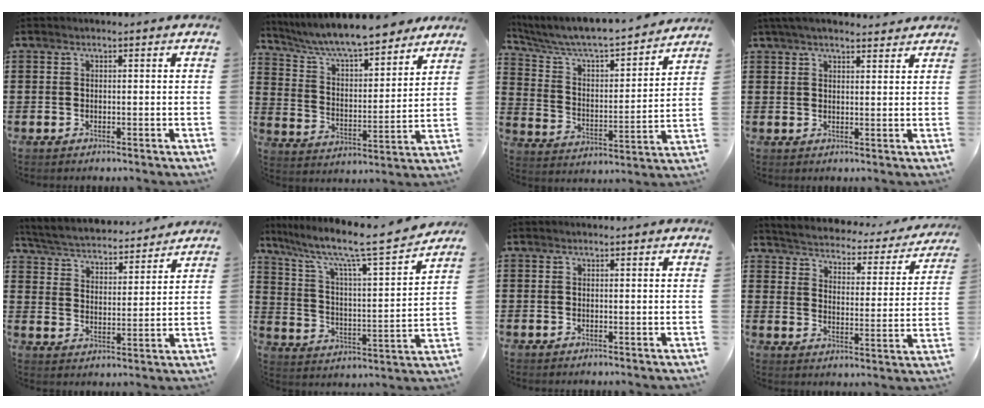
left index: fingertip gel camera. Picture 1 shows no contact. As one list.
[{"total": 7.4, "force": [6.9, 0.7, 2.8], "torque": [-0.082, -0.042, 0.118]}, {"total": 5.0, "force": [4.6, 0.5, 2.0], "torque": [-0.066, -0.048, 0.068]}, {"total": 3.5, "force": [3.1, 0.5, 1.5], "torque": [-0.038, 0.000, 0.059]}, {"total": 4.3, "force": [4.2, 0.0, 0.6], "torque": [-0.036, -0.033, 0.068]}, {"total": 9.1, "force": [7.5, 0.4, 5.1], "torque": [-0.125, -0.063, 0.113]}, {"total": 0.0}, {"total": 2.6, "force": [2.6, -0.1, 0.3], "torque": [-0.027, -0.031, 0.034]}]